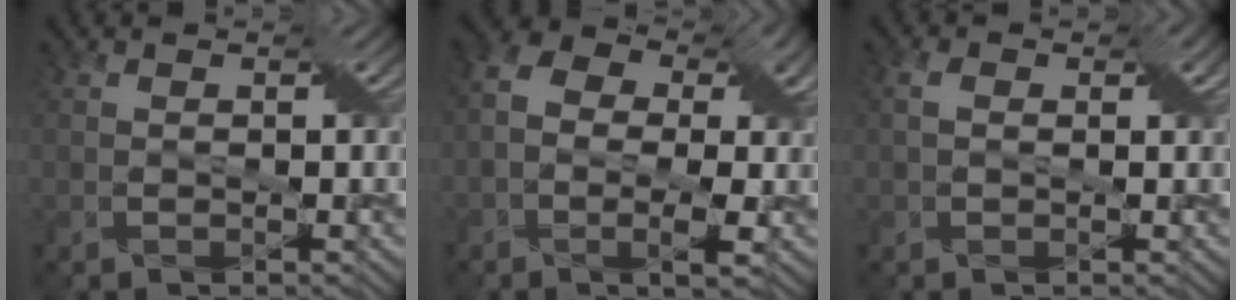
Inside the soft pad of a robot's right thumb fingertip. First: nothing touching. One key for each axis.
{"total": 9.5, "fx": -0.5, "fy": 6.1, "fz": 7.2, "tx": -0.144, "ty": 0.007, "tz": -0.020}
{"total": 3.0, "fx": 0.8, "fy": 2.0, "fz": 2.1, "tx": -0.041, "ty": 0.007, "tz": 0.012}